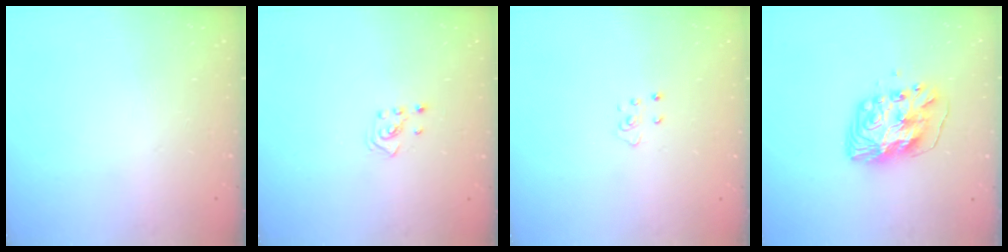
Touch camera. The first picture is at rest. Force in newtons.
{"total": 2.1, "press": 1.9, "slide": 0.8}
{"total": 4.1, "press": 4.1, "slide": 0.3}
{"total": 11.3, "press": 11.3, "slide": 1.1}